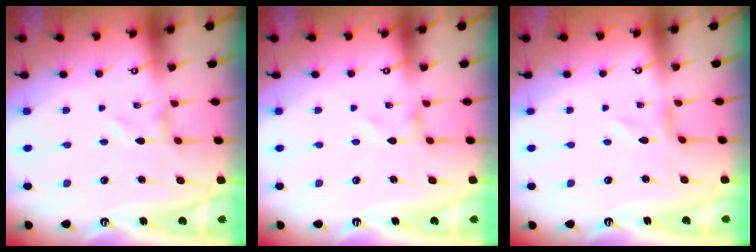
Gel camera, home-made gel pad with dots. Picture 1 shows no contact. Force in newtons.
{"total": 0.0}
{"total": 0.7, "press": 0.7, "slide": 0.2}